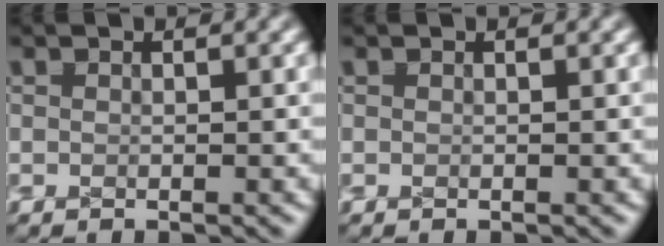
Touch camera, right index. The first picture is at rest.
{"total": 0.0}